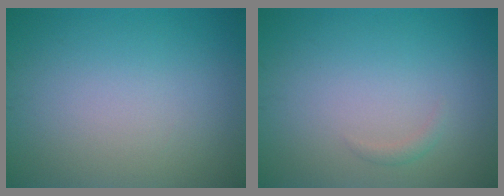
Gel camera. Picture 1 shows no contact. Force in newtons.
{"total": 0.7, "press": 0.7, "slide": 0.1}